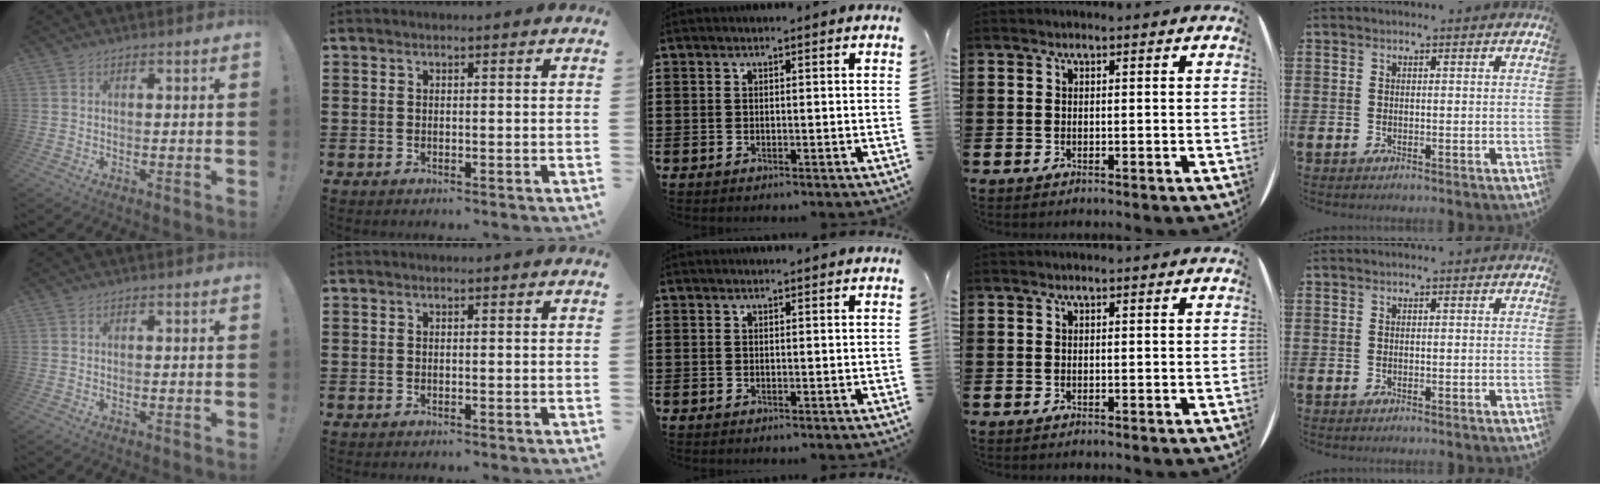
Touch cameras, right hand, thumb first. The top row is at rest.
{}